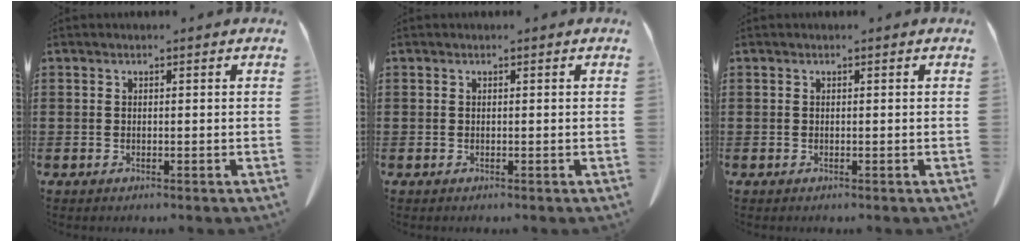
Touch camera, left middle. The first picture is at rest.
{"total": 0.0}
{"total": 0.0}